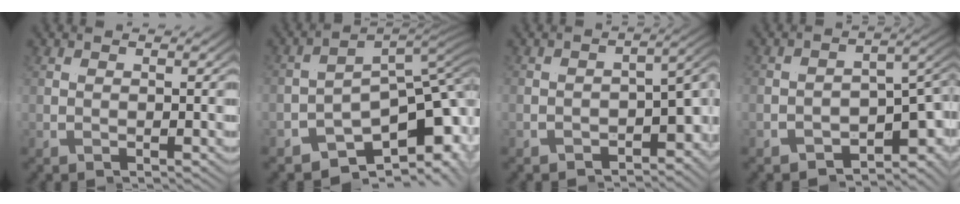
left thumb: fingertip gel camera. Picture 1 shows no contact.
{"total": 11.0, "force": [-3.2, 5.7, 8.8], "torque": [-0.126, 0.001, -0.059]}
{"total": 7.6, "force": [-2.5, 4.4, 5.7], "torque": [-0.083, -0.037, -0.019]}
{"total": 7.6, "force": [-2.6, 5.0, 5.2], "torque": [-0.088, -0.028, -0.032]}